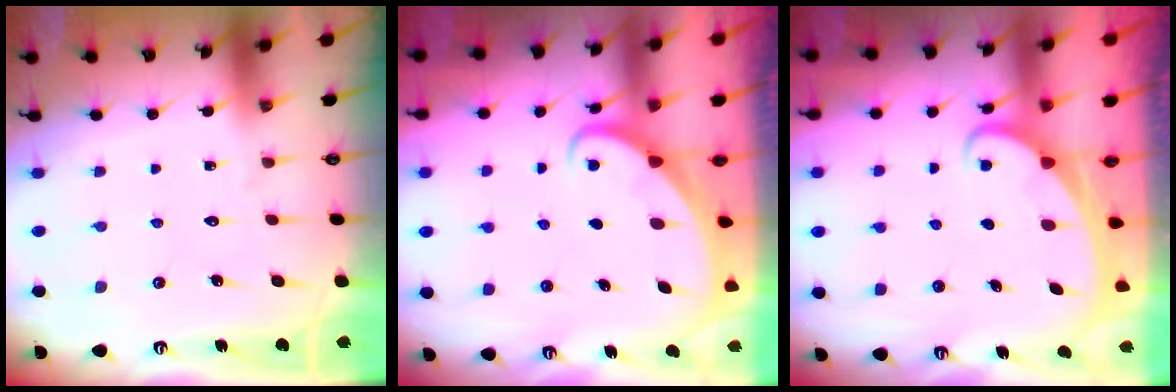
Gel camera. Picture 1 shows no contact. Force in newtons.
{"total": 2.1, "press": 2.1, "slide": 0.3}
{"total": 1.9, "press": 1.9, "slide": 0.2}